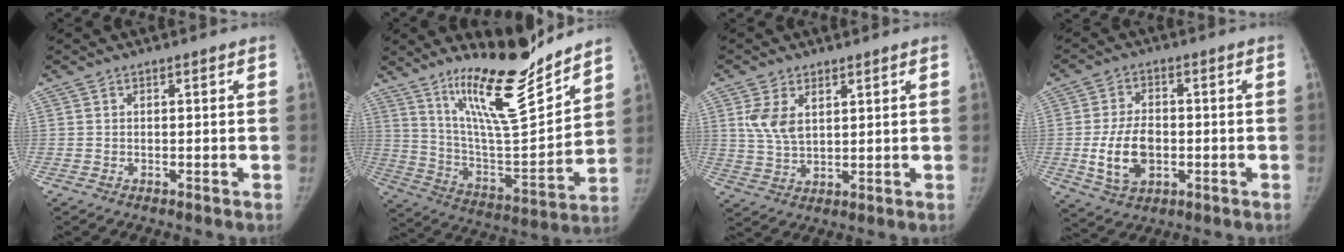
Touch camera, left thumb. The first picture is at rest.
{"total": 20.5, "force": [15.6, 4.0, 12.7], "torque": [-0.170, -0.111, 0.271]}
{"total": 6.2, "force": [2.5, 3.8, 4.3], "torque": [-0.074, -0.008, 0.058]}
{"total": 9.7, "force": [-1.8, 6.3, 7.1], "torque": [-0.117, 0.007, -0.025]}